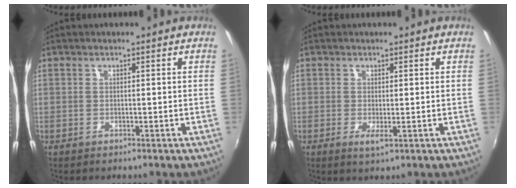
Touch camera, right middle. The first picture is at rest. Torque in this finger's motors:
{"motor_torque": [0.54, -0.77, 0.05, 0.02]}